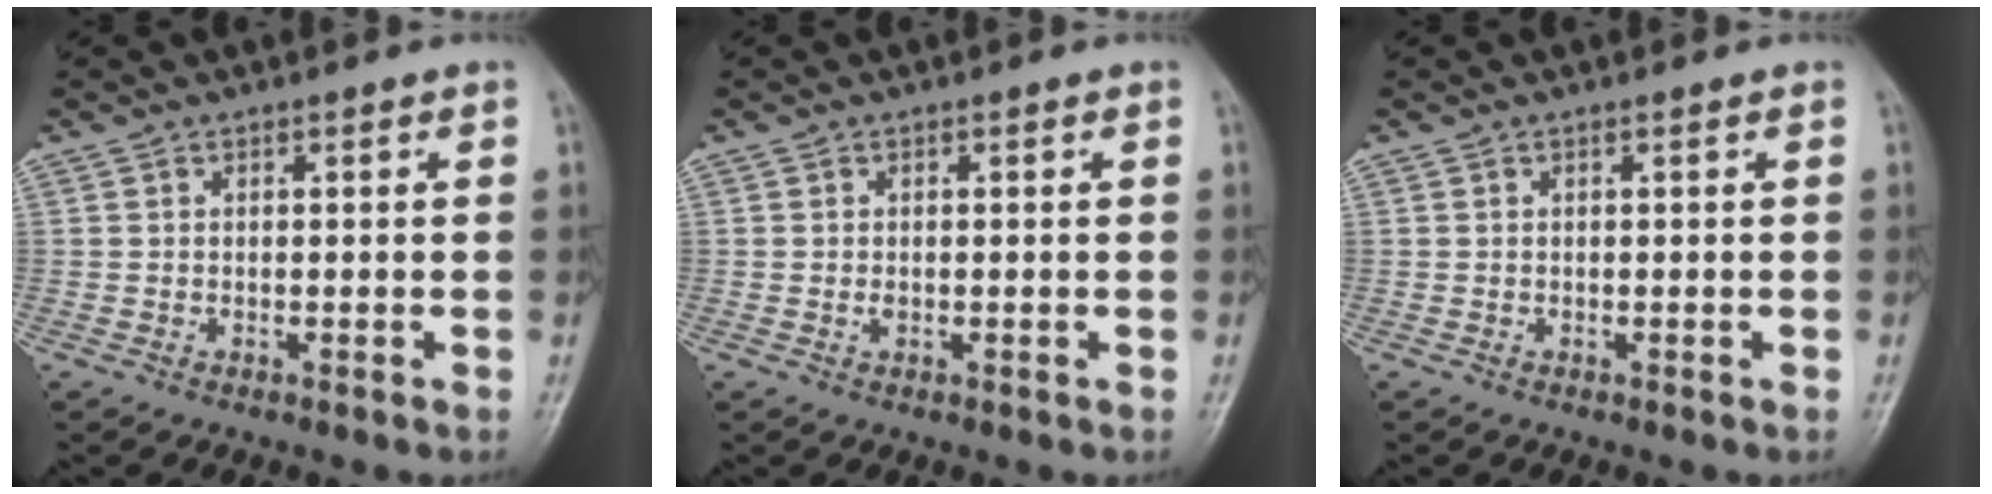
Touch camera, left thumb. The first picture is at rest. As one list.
[{"total": 0.9, "force": [-0.1, 0.7, 0.6], "torque": [-0.010, -0.001, -0.003]}, {"total": 0.0}]